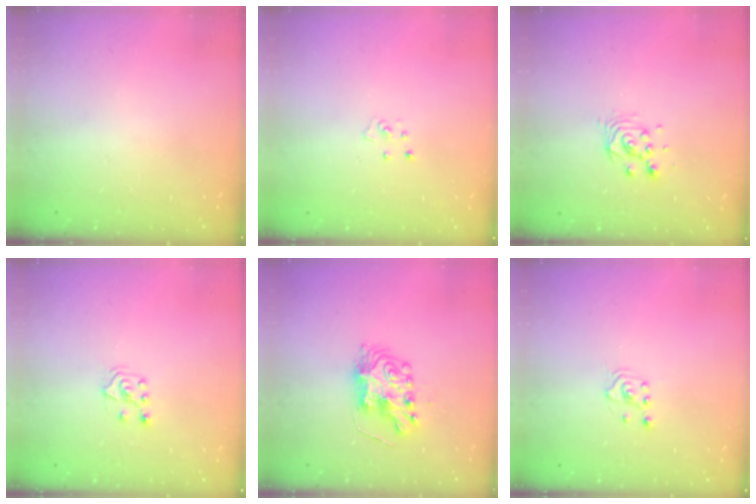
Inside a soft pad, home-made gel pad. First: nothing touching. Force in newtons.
{"total": 3.7, "press": 3.7, "slide": 0.3}
{"total": 4.7, "press": 4.7, "slide": 0.4}
{"total": 3.8, "press": 3.8, "slide": 0.5}
{"total": 8.4, "press": 8.4, "slide": 0.6}
{"total": 1.6, "press": 1.5, "slide": 0.2}